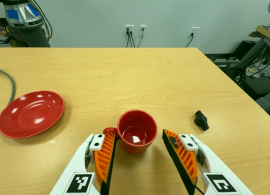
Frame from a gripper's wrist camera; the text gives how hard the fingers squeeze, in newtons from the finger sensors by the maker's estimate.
{"total": 0.0}